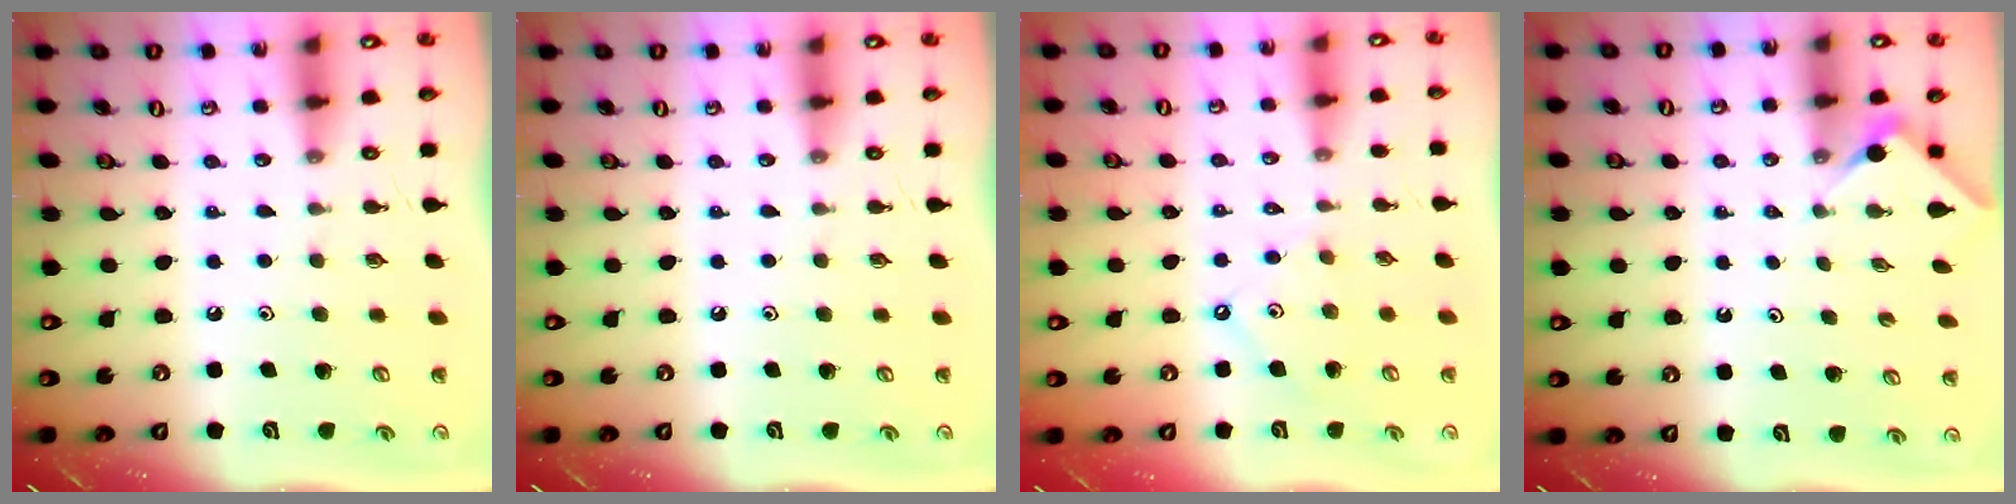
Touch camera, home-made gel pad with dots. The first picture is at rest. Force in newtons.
{"total": 0.0}
{"total": 3.1, "press": 3.1, "slide": 0.5}
{"total": 2.7, "press": 2.7, "slide": 0.4}